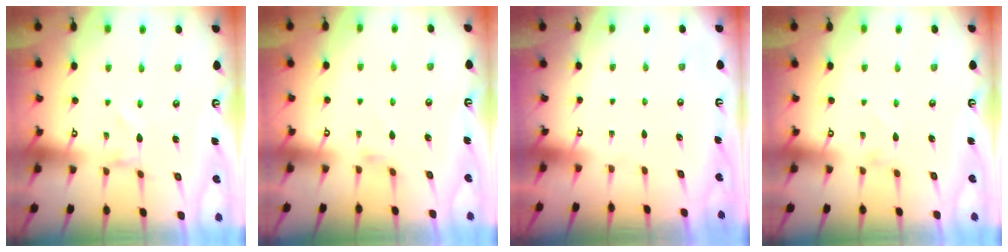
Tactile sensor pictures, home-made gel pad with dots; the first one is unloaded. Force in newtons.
{"total": 2.5, "press": 2.4, "slide": 0.4}
{"total": 0.0}
{"total": 0.0}